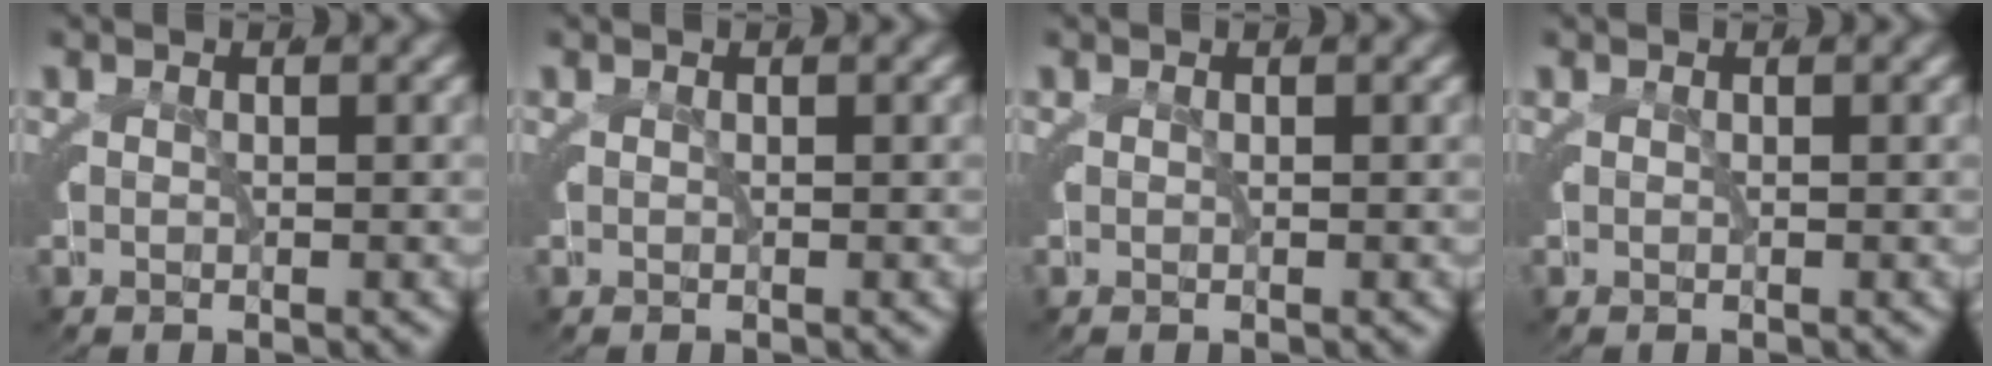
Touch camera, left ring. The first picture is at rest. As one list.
[{"total": 0.0}, {"total": 0.0}, {"total": 0.0}]